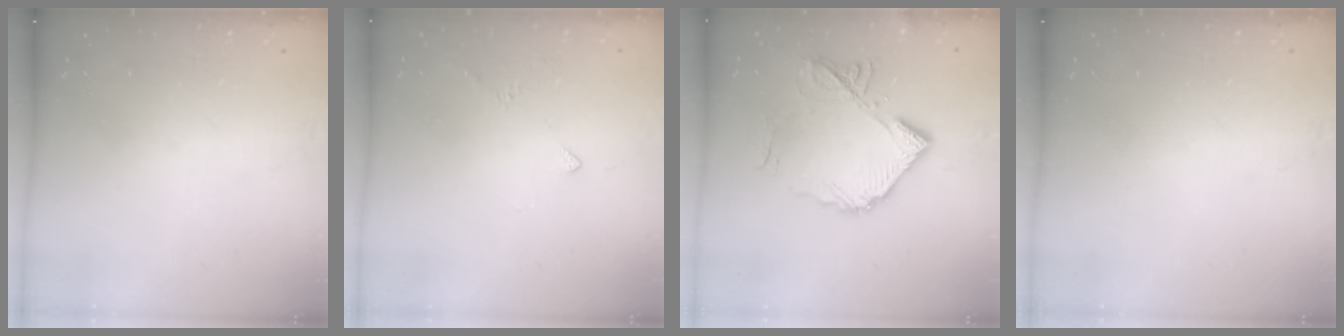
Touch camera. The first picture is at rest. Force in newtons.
{"total": 2.0, "press": 2.0, "slide": 0.6}
{"total": 15.1, "press": 14.9, "slide": 1.9}
{"total": 0.0}